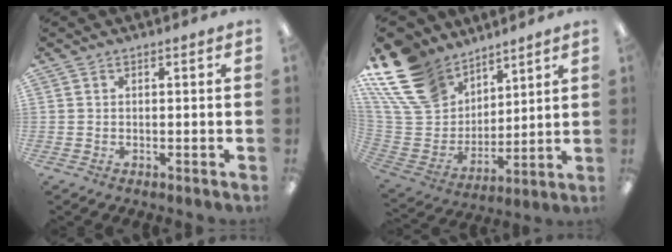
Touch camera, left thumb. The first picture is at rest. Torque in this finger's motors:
{"motor_torque": [1.02, -0.10, 1.41, -1.40, 0.50]}